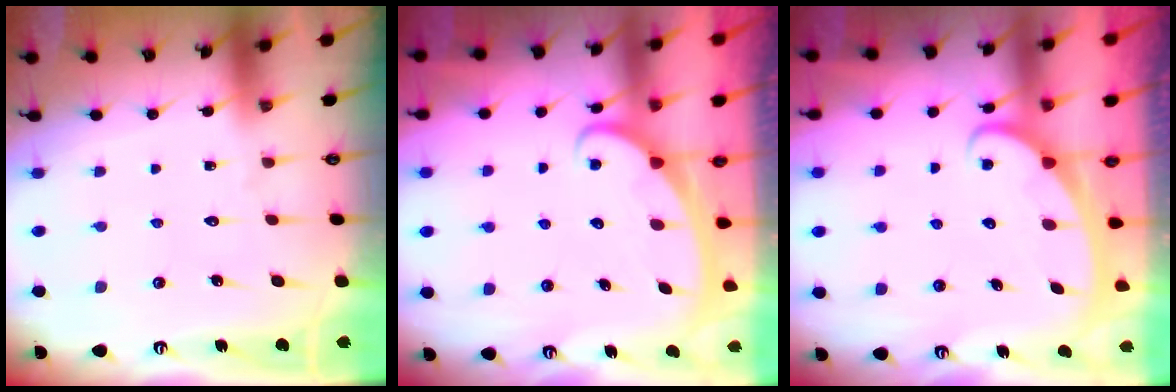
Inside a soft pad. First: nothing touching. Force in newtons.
{"total": 2.4, "press": 2.4, "slide": 0.3}
{"total": 2.4, "press": 2.3, "slide": 0.4}